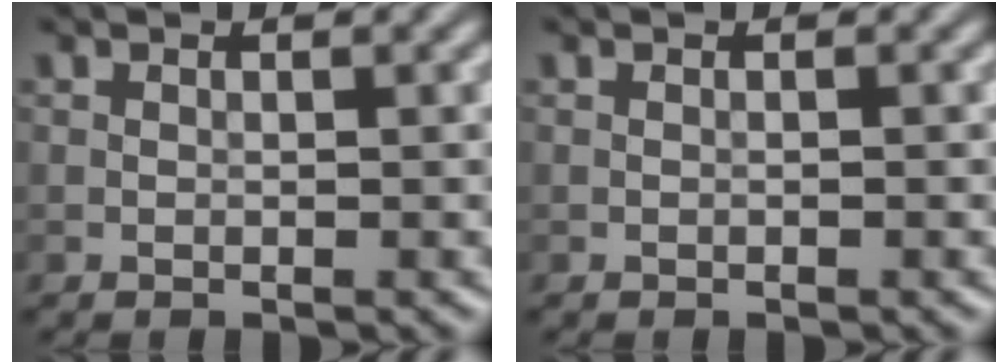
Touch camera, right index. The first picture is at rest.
{"total": 0.0}